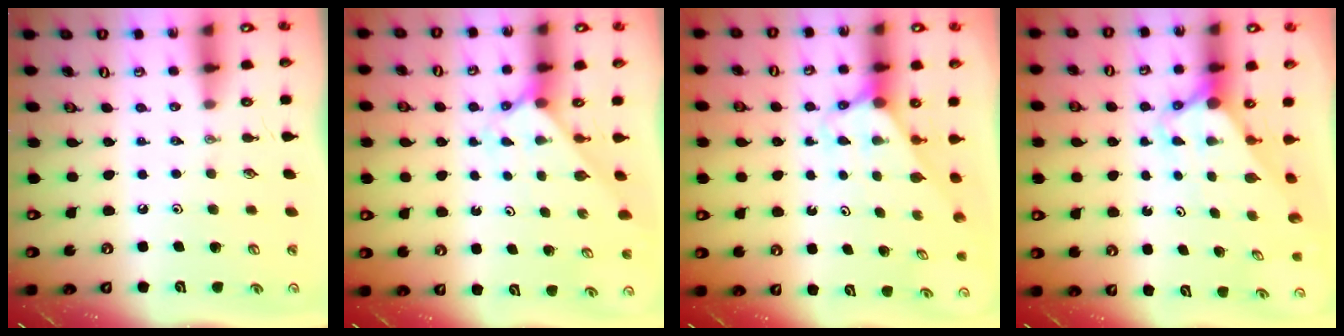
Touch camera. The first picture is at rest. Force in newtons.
{"total": 2.3, "press": 2.3, "slide": 0.2}
{"total": 2.5, "press": 2.5, "slide": 0.2}
{"total": 3.0, "press": 3.0, "slide": 0.2}